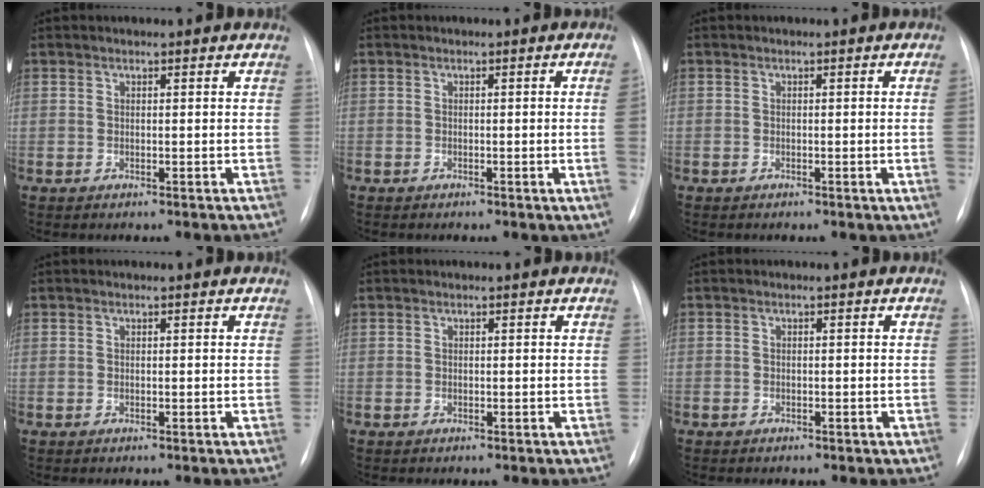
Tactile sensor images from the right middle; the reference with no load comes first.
{"total": 2.0, "force": [-0.3, -0.5, 1.9], "torque": [-0.024, 0.000, -0.005]}
{"total": 1.4, "force": [-0.3, -0.3, 1.4], "torque": [-0.020, 0.000, -0.005]}
{"total": 0.0}
{"total": 0.0}
{"total": 1.2, "force": [-0.8, 0.7, 0.4], "torque": [-0.008, 0.002, -0.009]}